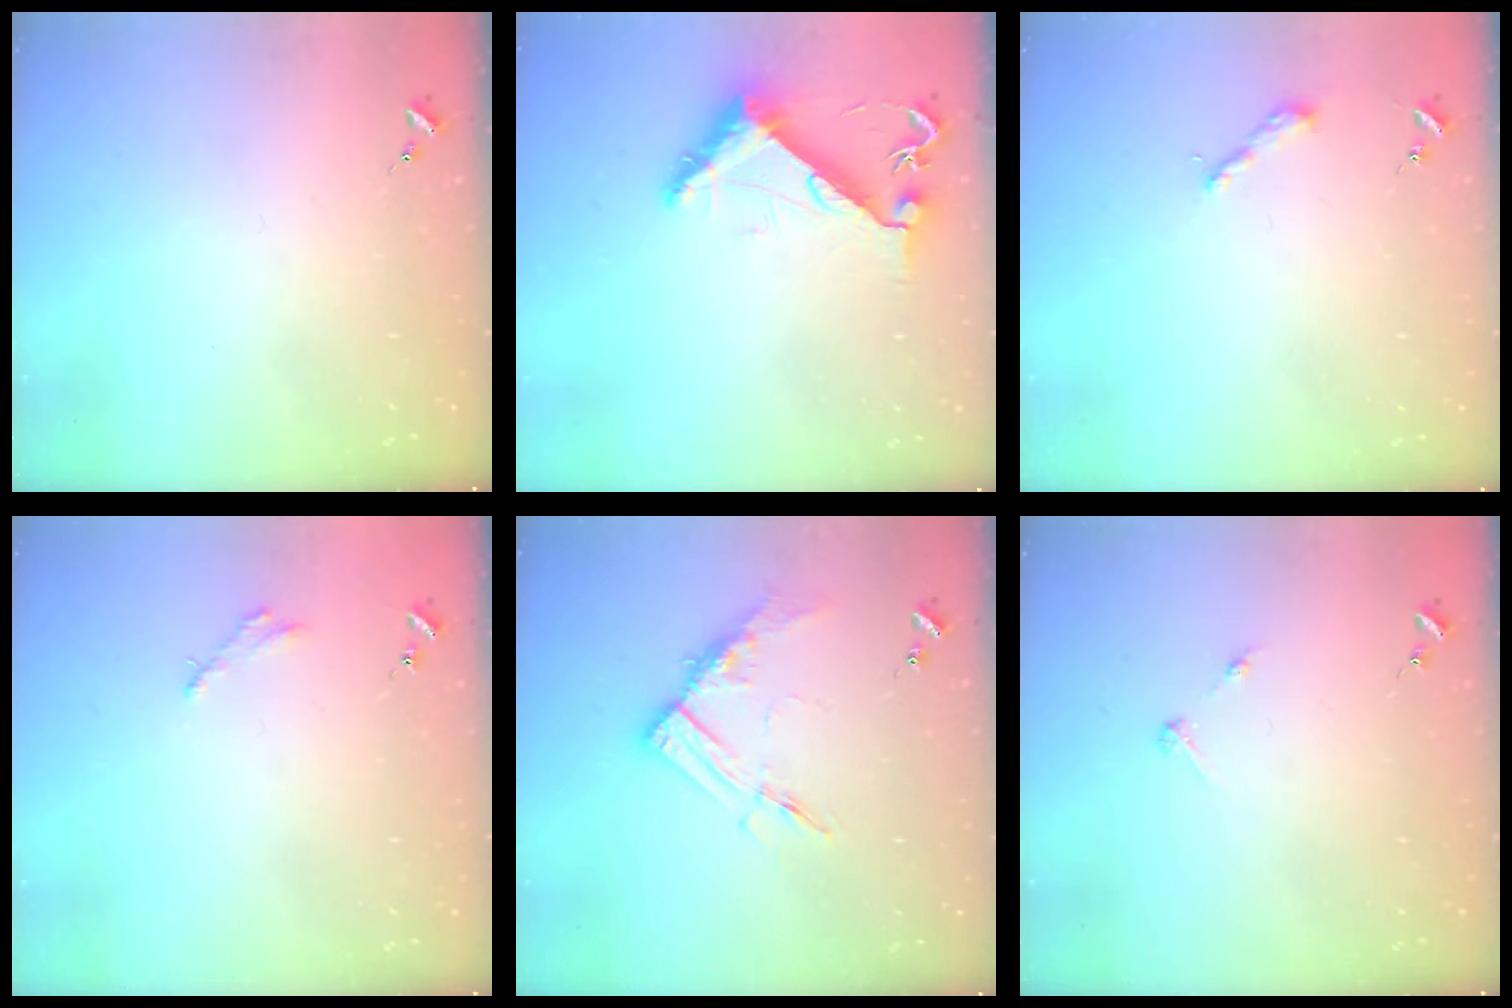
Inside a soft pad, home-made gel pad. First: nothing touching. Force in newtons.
{"total": 7.9, "press": 7.9, "slide": 0.4}
{"total": 3.8, "press": 3.8, "slide": 0.3}
{"total": 2.5, "press": 2.5, "slide": 0.2}
{"total": 11.9, "press": 11.9, "slide": 0.6}
{"total": 2.7, "press": 2.7, "slide": 0.3}